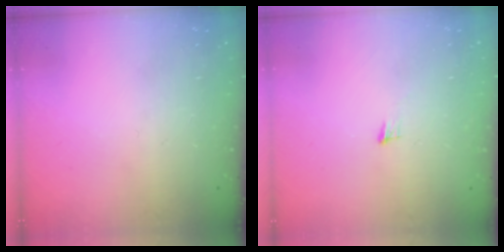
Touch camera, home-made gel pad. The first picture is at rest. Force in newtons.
{"total": 3.9, "press": 3.8, "slide": 0.9}